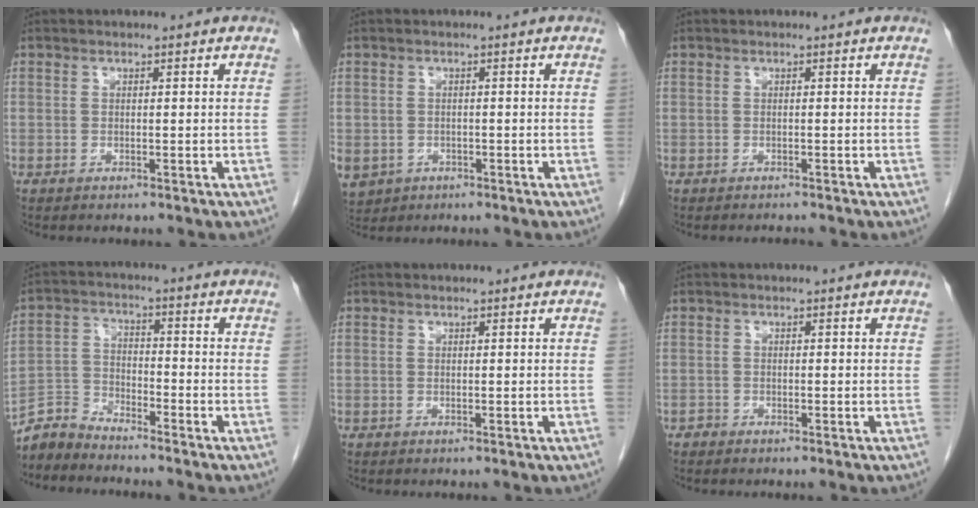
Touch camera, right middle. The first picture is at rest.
{"total": 7.9, "force": [-3.3, 6.6, 2.6], "torque": [-0.075, -0.001, -0.045]}
{"total": 0.8, "force": [-0.8, -0.1, 0.0], "torque": [-0.003, -0.004, -0.008]}
{"total": 5.3, "force": [-5.3, 0.7, -0.2], "torque": [0.006, 0.002, -0.103]}
{"total": 0.0}
{"total": 0.6, "force": [-0.5, 0.3, 0.0], "torque": [-0.002, 0.002, -0.012]}